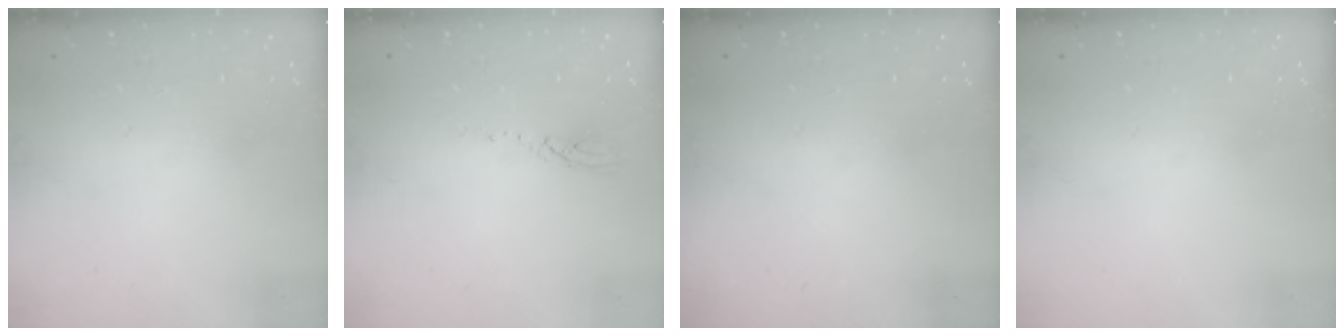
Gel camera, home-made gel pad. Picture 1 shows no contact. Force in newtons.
{"total": 3.4, "press": 3.3, "slide": 0.3}
{"total": 0.0}
{"total": 0.0}